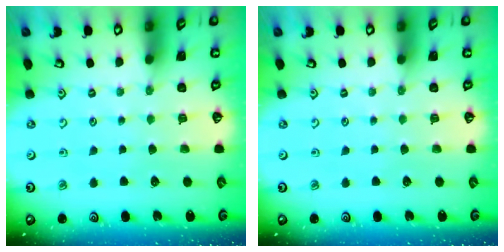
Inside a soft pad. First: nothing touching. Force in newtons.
{"total": 0.0}